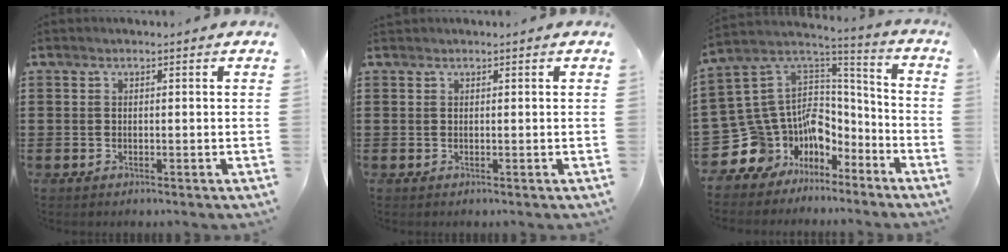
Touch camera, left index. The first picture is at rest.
{"total": 0.0}
{"total": 10.1, "force": [-5.1, 8.3, 2.6], "torque": [-0.099, -0.023, -0.089]}